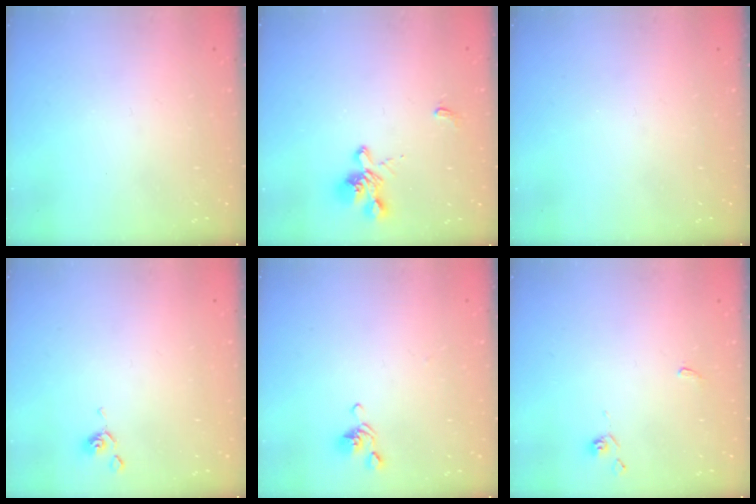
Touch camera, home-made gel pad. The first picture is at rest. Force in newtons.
{"total": 1.5, "press": 1.0, "slide": 1.2}
{"total": 0.0}
{"total": 2.0, "press": 2.0, "slide": 0.2}
{"total": 2.7, "press": 2.6, "slide": 0.6}
{"total": 2.8, "press": 2.8, "slide": 0.6}